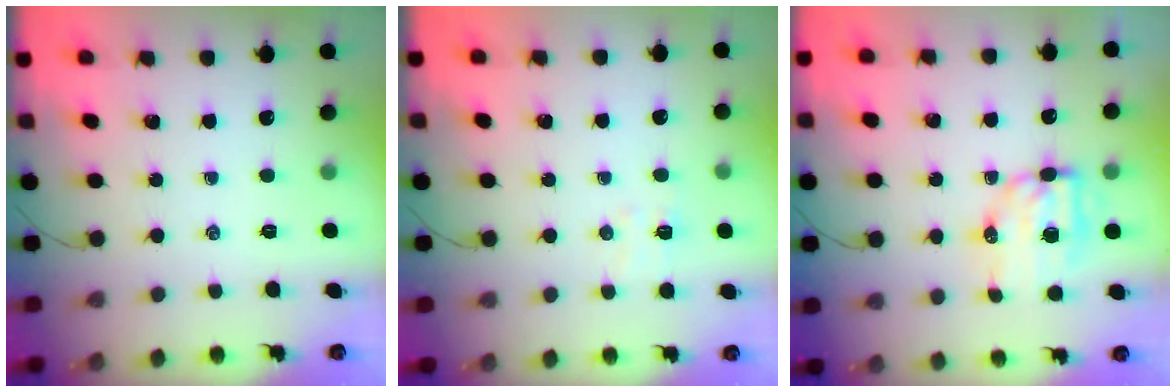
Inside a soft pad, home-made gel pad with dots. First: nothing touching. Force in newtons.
{"total": 4.6, "press": 4.5, "slide": 0.9}
{"total": 9.6, "press": 9.4, "slide": 1.8}